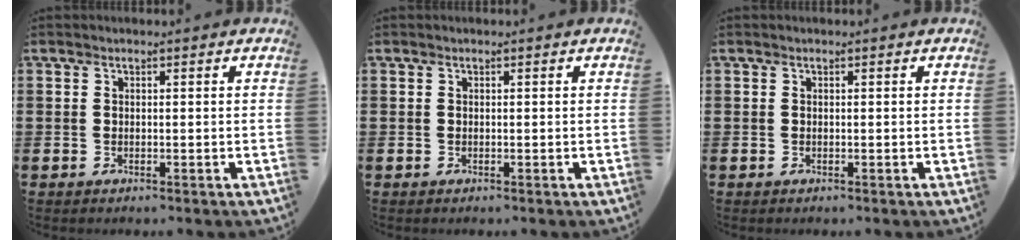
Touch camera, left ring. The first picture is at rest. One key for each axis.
{"total": 0.0}
{"total": 0.0}